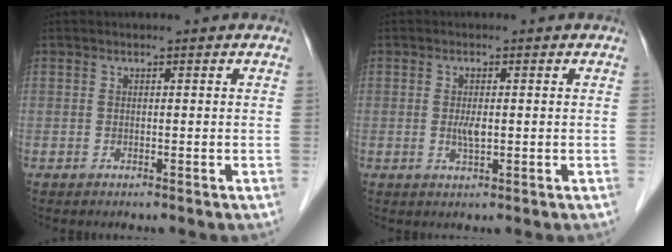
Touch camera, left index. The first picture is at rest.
{"total": 2.4, "force": [-0.1, 0.6, 2.3], "torque": [-0.045, -0.001, 0.000]}